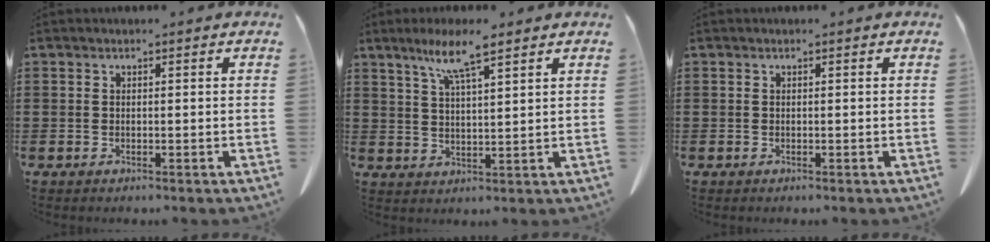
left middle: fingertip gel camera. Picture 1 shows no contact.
{"total": 6.9, "force": [4.8, 0.4, 5.0], "torque": [-0.109, -0.005, 0.082]}
{"total": 0.0}